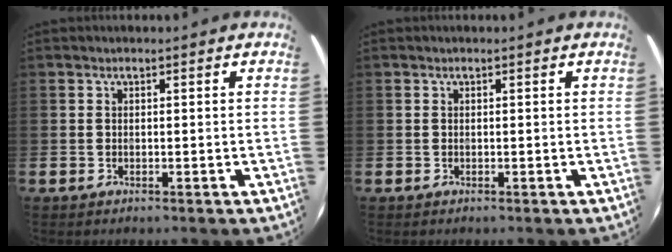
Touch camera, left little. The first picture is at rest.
{"total": 0.0}